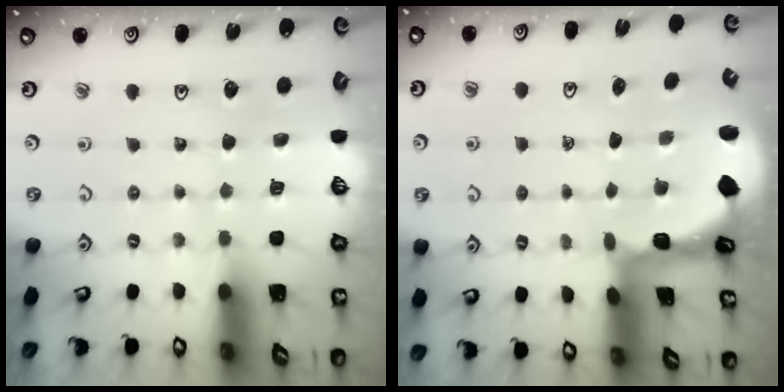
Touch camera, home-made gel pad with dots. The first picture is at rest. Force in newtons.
{"total": 1.9, "press": 1.9, "slide": 0.2}